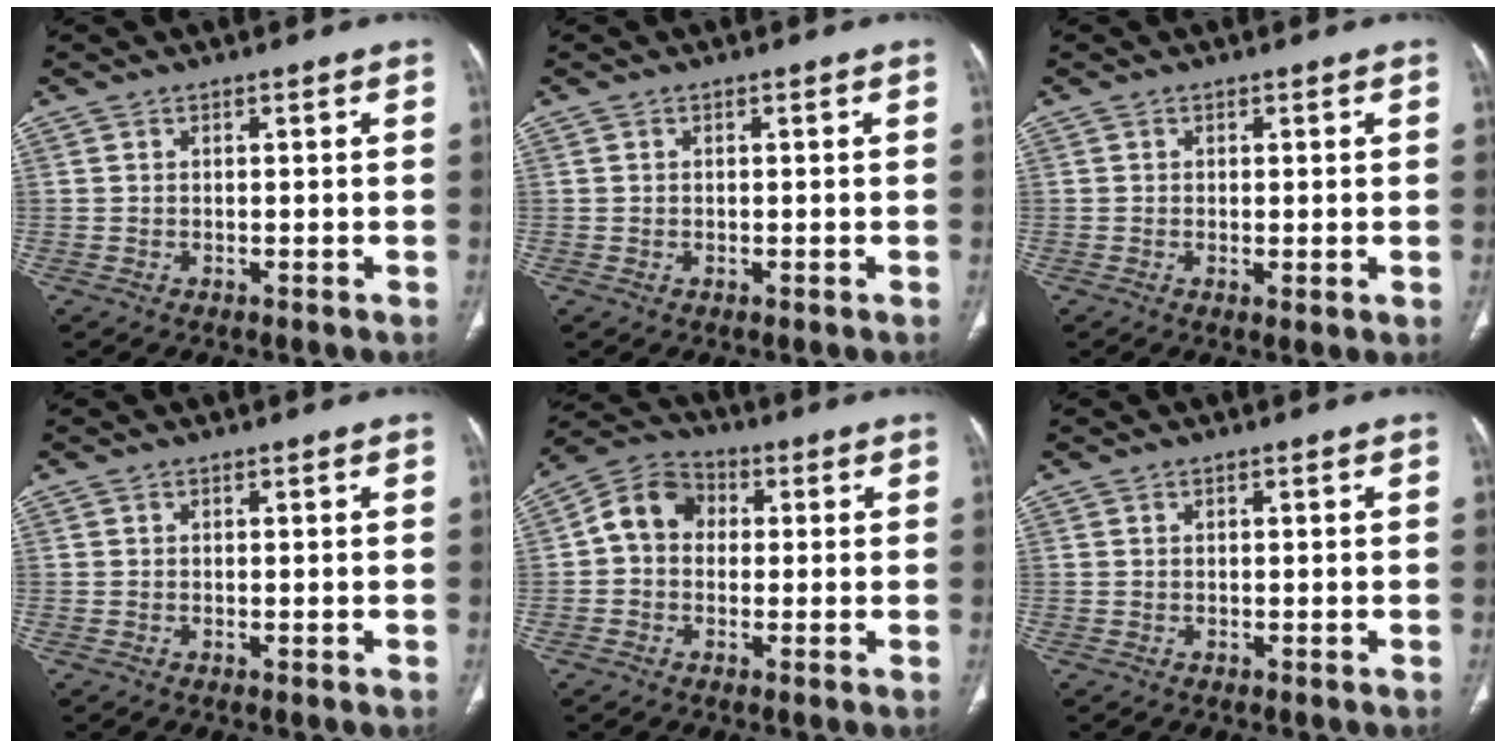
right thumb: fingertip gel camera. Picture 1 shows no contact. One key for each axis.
{"total": 0.0}
{"total": 1.4, "fx": -0.1, "fy": 0.5, "fz": 1.3, "tx": -0.027, "ty": -0.007, "tz": -0.002}
{"total": 0.0}
{"total": 9.5, "fx": 0.6, "fy": 7.7, "fz": 5.4, "tx": -0.080, "ty": 0.030, "tz": -0.007}
{"total": 0.0}